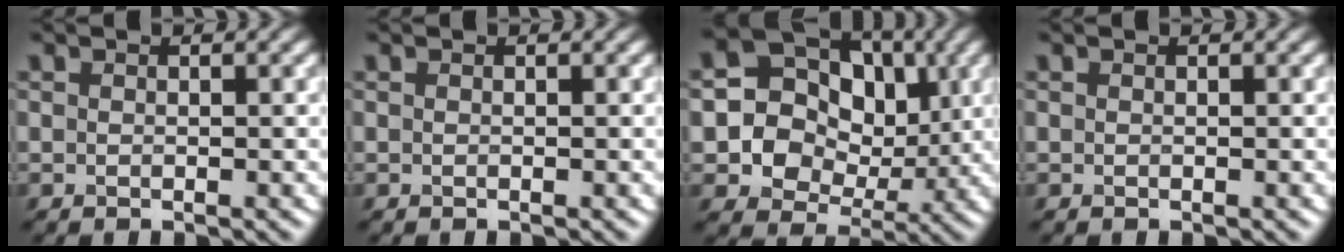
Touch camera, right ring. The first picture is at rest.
{"total": 0.0}
{"total": 9.8, "force": [0.5, 8.5, 4.9], "torque": [-0.090, 0.005, -0.006]}
{"total": 0.0}